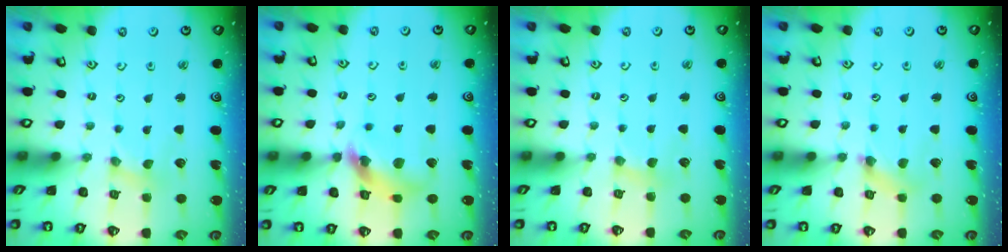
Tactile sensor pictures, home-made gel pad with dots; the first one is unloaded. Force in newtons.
{"total": 11.7, "press": 11.6, "slide": 1.5}
{"total": 2.7, "press": 2.7, "slide": 0.4}
{"total": 2.9, "press": 2.9, "slide": 0.3}